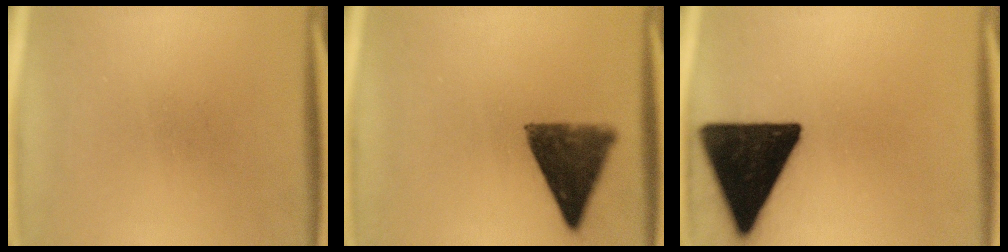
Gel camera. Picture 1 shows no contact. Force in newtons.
{"total": 10.3}
{"total": 19.4}